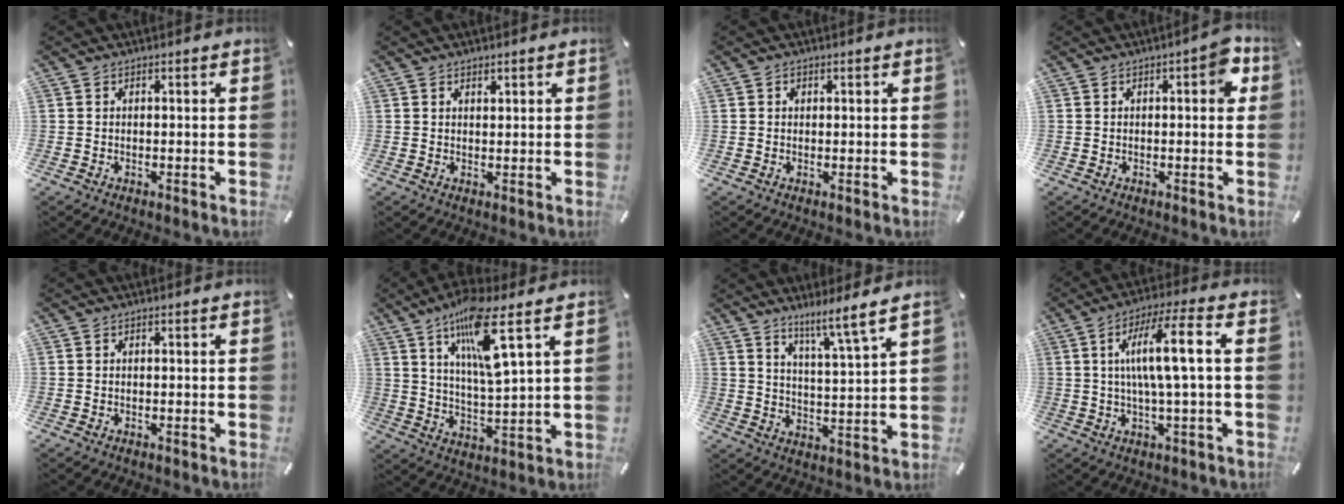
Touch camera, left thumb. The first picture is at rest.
{"total": 1.0, "force": [0.8, 0.6, 0.4], "torque": [0.000, -0.002, 0.013]}
{"total": 0.8, "force": [0.2, 0.7, 0.3], "torque": [0.001, 0.000, 0.002]}
{"total": 5.1, "force": [0.9, 2.2, 4.5], "torque": [-0.047, -0.002, 0.006]}
{"total": 0.0}
{"total": 13.7, "force": [7.7, 2.2, 11.2], "torque": [-0.214, -0.026, 0.123]}
{"total": 7.8, "force": [6.7, -0.2, 4.0], "torque": [-0.065, -0.052, 0.111]}
{"total": 12.4, "force": [1.7, 1.6, 12.1], "torque": [-0.224, 0.003, 0.021]}